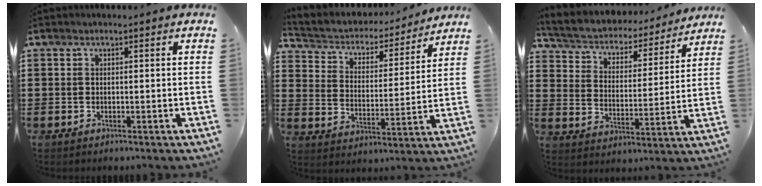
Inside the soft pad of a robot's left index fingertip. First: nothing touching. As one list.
[{"total": 3.4, "force": [3.1, 1.3, 0.4], "torque": [-0.030, -0.026, 0.043]}, {"total": 4.0, "force": [3.9, 1.1, 0.5], "torque": [-0.035, -0.031, 0.058]}]